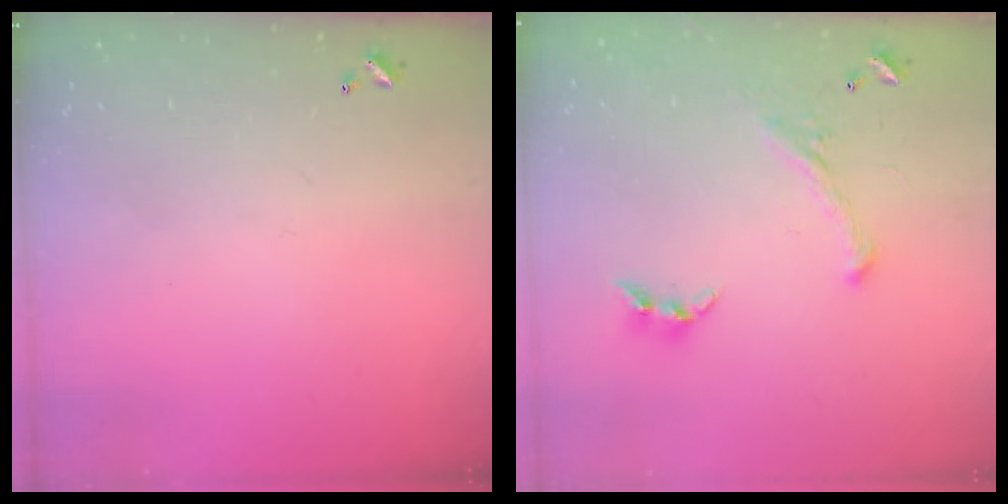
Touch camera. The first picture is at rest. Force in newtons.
{"total": 1.4, "press": 0.6, "slide": 1.2}